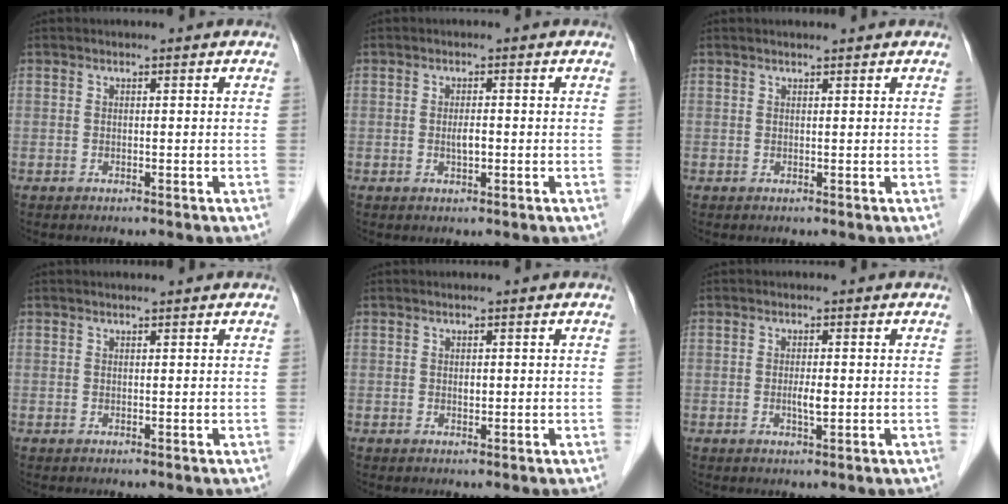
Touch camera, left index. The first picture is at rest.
{"total": 1.7, "force": [-0.2, 0.5, 1.6], "torque": [-0.031, 0.001, -0.003]}
{"total": 1.5, "force": [1.4, 0.1, 0.6], "torque": [-0.009, 0.013, 0.024]}
{"total": 1.4, "force": [1.2, 0.0, 0.6], "torque": [-0.009, 0.013, 0.022]}
{"total": 0.7, "force": [0.2, 0.4, 0.6], "torque": [-0.009, 0.000, 0.004]}
{"total": 1.8, "force": [-0.1, 0.4, 1.8], "torque": [-0.036, -0.001, -0.001]}